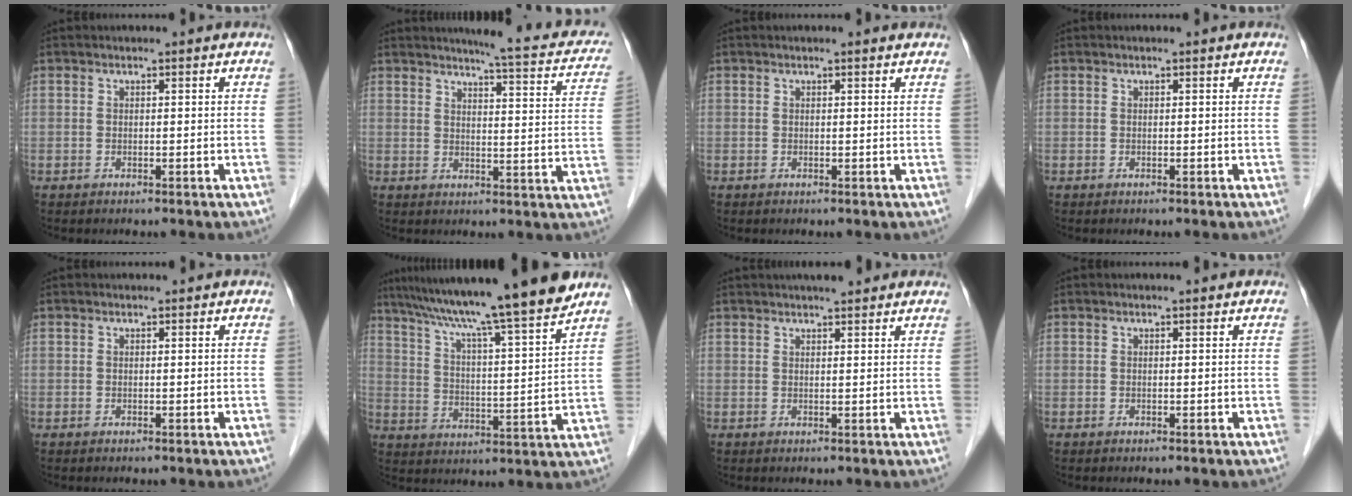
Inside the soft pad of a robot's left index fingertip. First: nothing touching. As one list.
[{"total": 13.0, "force": [11.3, 1.8, 6.2], "torque": [-0.065, -0.018, 0.110]}, {"total": 0.6, "force": [0.5, 0.0, 0.3], "torque": [-0.012, 0.008, 0.007]}, {"total": 0.0}, {"total": 0.0}, {"total": 19.5, "force": [16.4, -1.2, 10.5], "torque": [-0.175, -0.003, 0.248]}, {"total": 5.6, "force": [4.8, 0.8, 2.7], "torque": [-0.033, 0.023, 0.061]}, {"total": 0.0}]